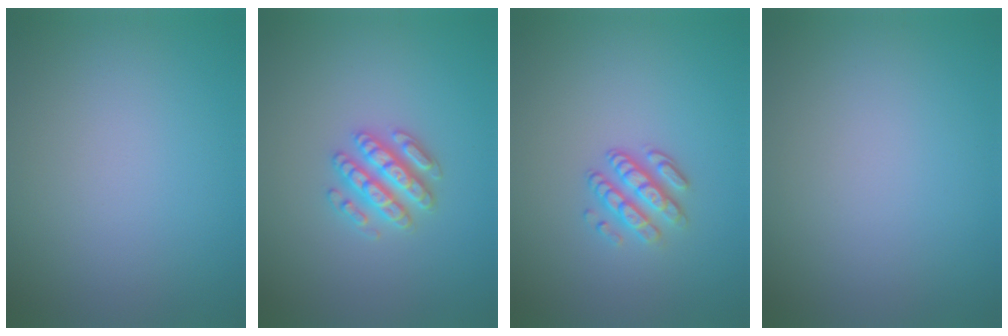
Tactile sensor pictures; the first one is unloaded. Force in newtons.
{"total": 3.2, "press": 3.1, "slide": 0.6}
{"total": 2.9, "press": 2.3, "slide": 1.8}
{"total": 0.0}